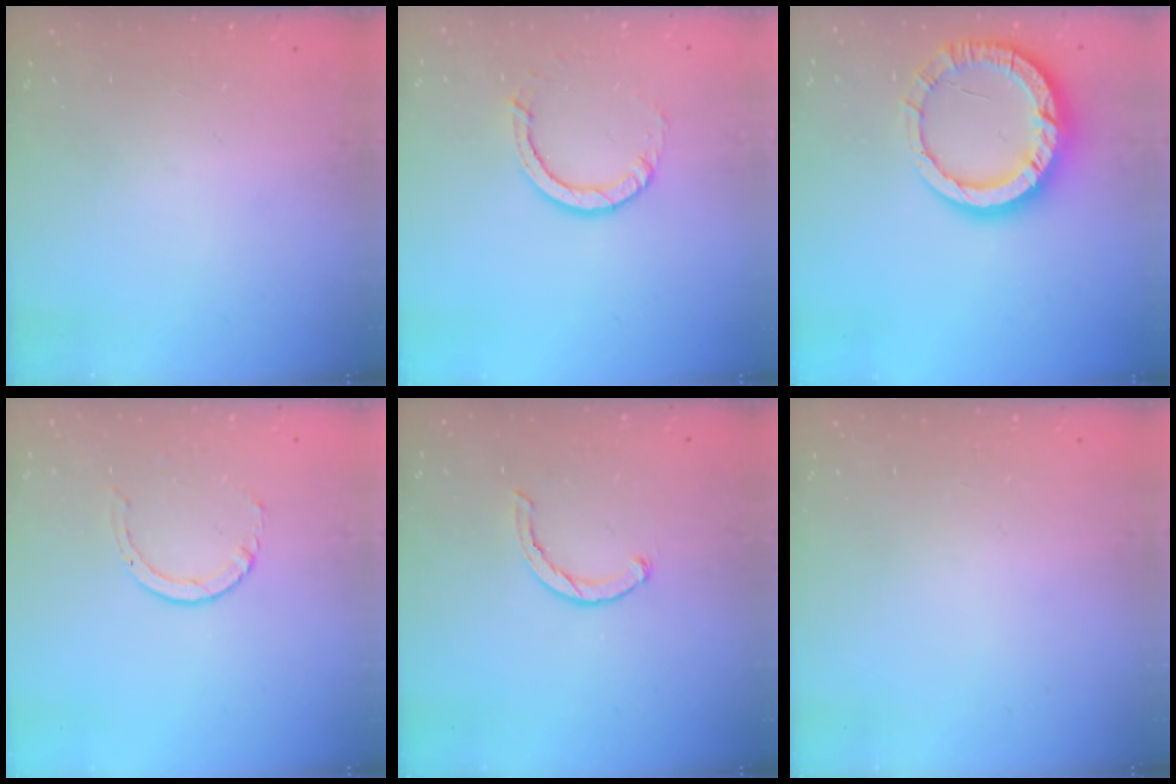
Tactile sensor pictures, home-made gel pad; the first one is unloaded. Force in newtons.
{"total": 4.5, "press": 4.5, "slide": 0.3}
{"total": 13.6, "press": 13.5, "slide": 1.4}
{"total": 2.9, "press": 2.9, "slide": 0.4}
{"total": 2.3, "press": 2.3, "slide": 0.4}
{"total": 2.5, "press": 2.5, "slide": 0.2}